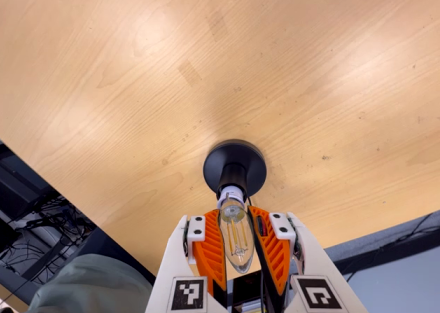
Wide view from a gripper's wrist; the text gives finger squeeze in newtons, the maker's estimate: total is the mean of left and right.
{"total": 19.8, "left": 18.7, "right": 21.0}